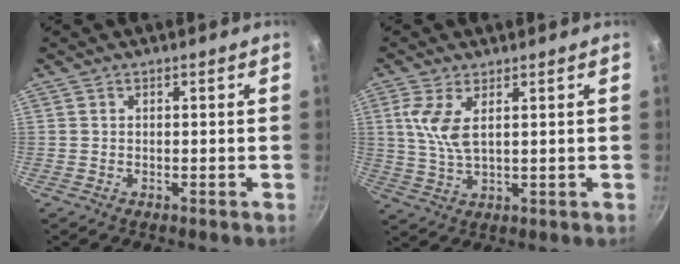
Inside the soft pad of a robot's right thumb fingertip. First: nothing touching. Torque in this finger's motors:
{"motor_torque": [0.67, 0.74, 0.54, -0.04, 0.16]}